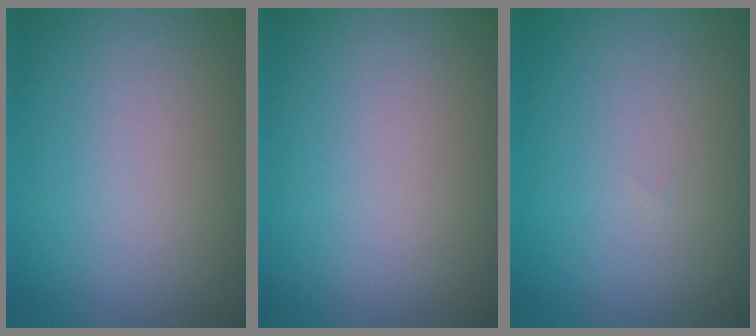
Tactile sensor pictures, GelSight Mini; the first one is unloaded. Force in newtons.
{"total": 0.0}
{"total": 0.0}